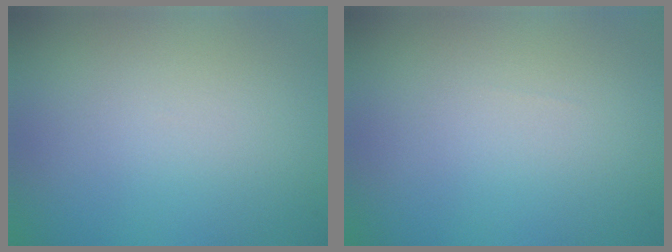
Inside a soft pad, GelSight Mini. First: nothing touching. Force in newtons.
{"total": 0.0}